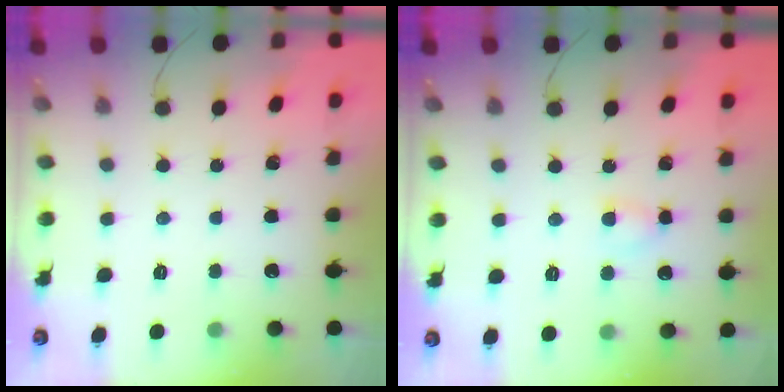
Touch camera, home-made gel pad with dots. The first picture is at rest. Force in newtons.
{"total": 3.4, "press": 3.2, "slide": 1.2}